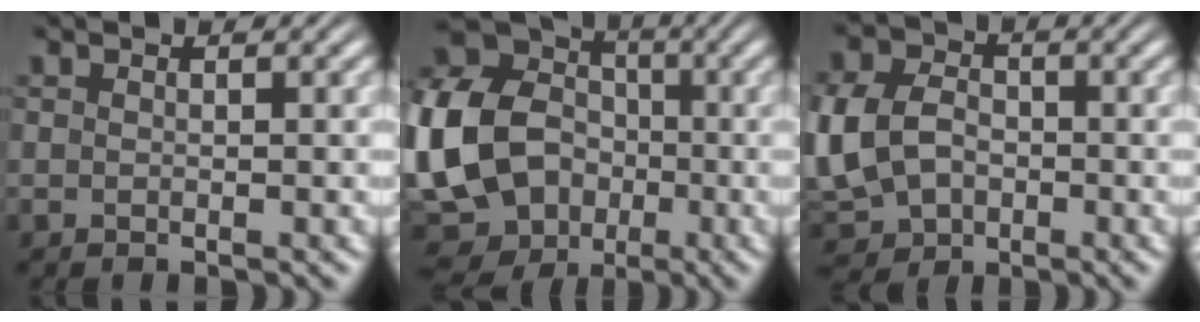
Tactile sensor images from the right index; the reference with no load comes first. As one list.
[{"total": 18.0, "force": [-2.4, 16.0, 8.0], "torque": [-0.217, -0.061, -0.038]}, {"total": 8.7, "force": [-1.5, 7.4, 4.3], "torque": [-0.109, -0.042, -0.011]}]